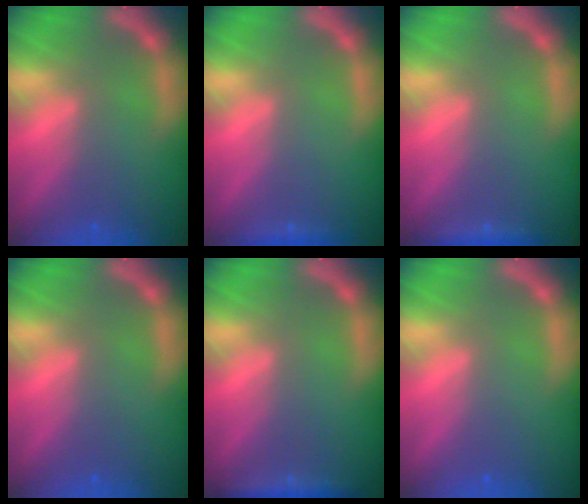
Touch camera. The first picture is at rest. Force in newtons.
{"total": 0.9}
{"total": 1.4}
{"total": 0.0}
{"total": 2.4}
{"total": 0.0}